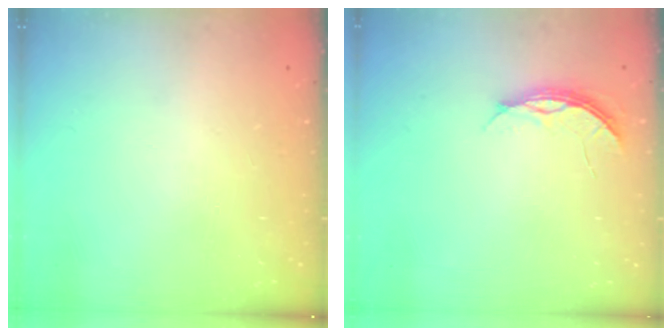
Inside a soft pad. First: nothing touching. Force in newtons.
{"total": 4.4, "press": 4.4, "slide": 0.4}